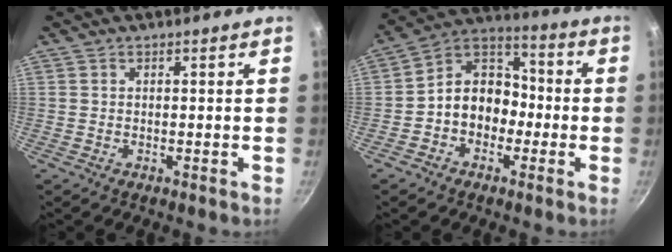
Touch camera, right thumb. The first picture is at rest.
{"total": 11.2, "force": [-2.5, 9.0, 6.2], "torque": [-0.052, 0.054, -0.063]}